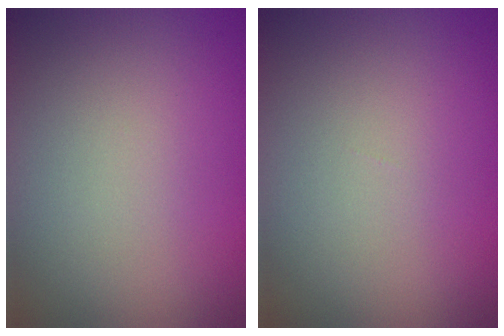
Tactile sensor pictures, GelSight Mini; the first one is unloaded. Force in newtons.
{"total": 0.0}